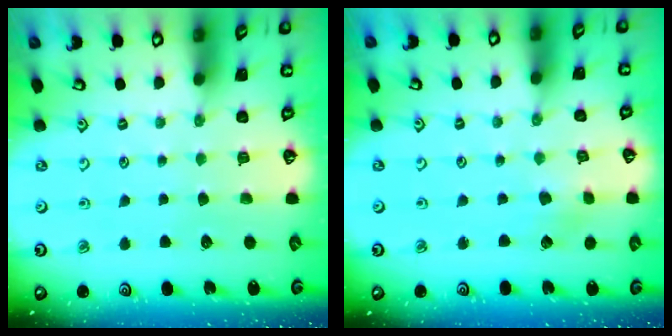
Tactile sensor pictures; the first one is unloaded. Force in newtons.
{"total": 1.3, "press": 1.3, "slide": 0.1}